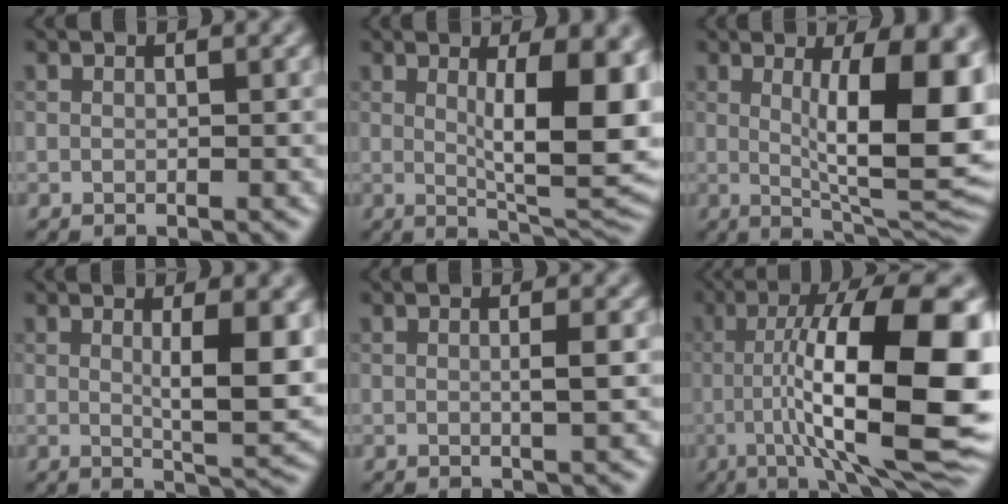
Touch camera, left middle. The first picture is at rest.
{"total": 9.9, "force": [1.4, 2.6, 9.4], "torque": [-0.130, -0.015, 0.030]}
{"total": 11.7, "force": [1.5, 3.1, 11.1], "torque": [-0.149, -0.012, 0.031]}
{"total": 5.9, "force": [1.0, 1.4, 5.7], "torque": [-0.083, -0.010, 0.022]}
{"total": 1.4, "force": [0.0, 0.3, 1.4], "torque": [-0.021, 0.001, -0.003]}
{"total": 14.7, "force": [-1.5, 3.2, 14.2], "torque": [-0.205, 0.024, -0.019]}